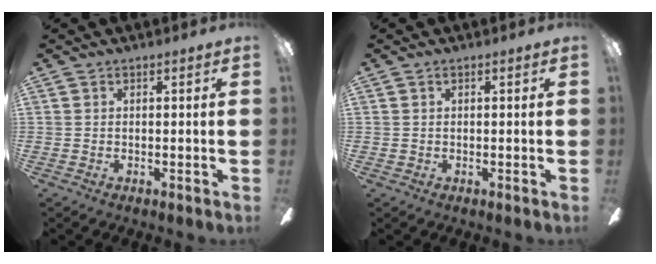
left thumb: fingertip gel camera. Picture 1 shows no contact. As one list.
[{"total": 0.6, "force": [0.2, 0.6, 0.3], "torque": [-0.006, 0.005, 0.003]}]